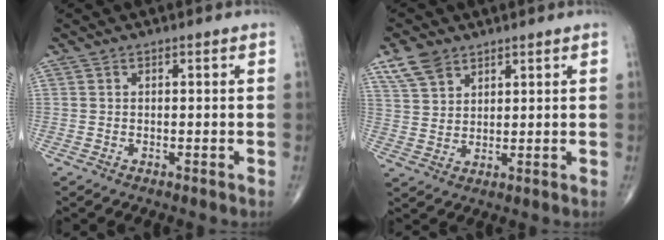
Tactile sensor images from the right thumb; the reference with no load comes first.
{"total": 6.3, "force": [4.2, 3.8, 2.6], "torque": [-0.040, -0.015, 0.090]}